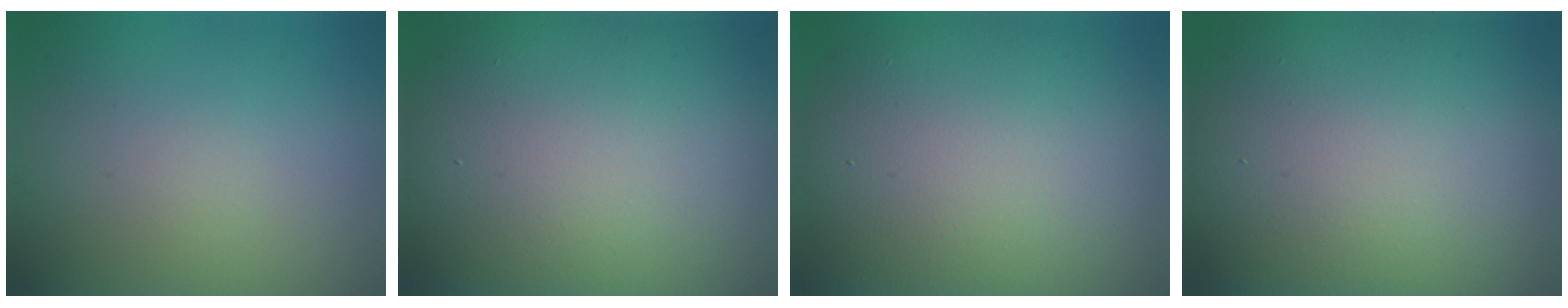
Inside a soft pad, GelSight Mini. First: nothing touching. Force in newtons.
{"total": 15.8, "press": 15.8, "slide": 0.9}
{"total": 12.6, "press": 12.6, "slide": 0.6}
{"total": 17.3, "press": 17.3, "slide": 1.4}